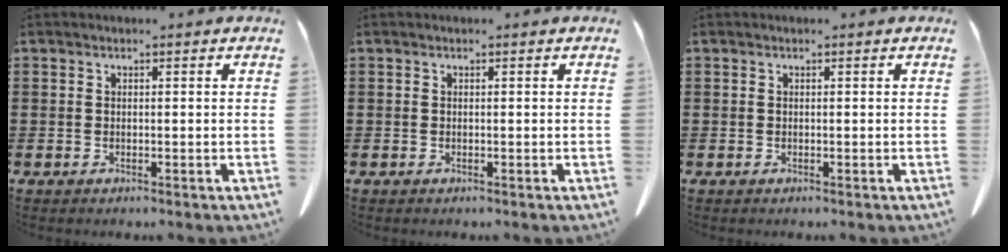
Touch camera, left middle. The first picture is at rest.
{"total": 0.0}
{"total": 0.0}